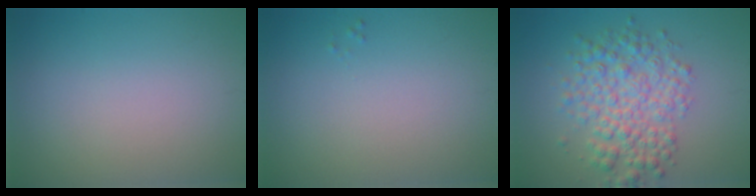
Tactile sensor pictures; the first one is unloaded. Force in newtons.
{"total": 0.0}
{"total": 5.4, "press": 5.4, "slide": 0.1}